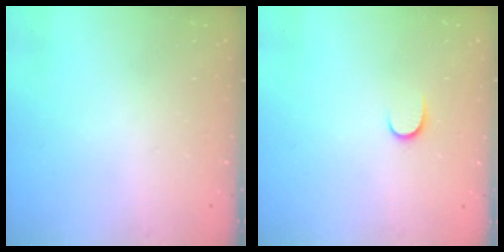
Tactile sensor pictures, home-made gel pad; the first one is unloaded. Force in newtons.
{"total": 5.3, "press": 5.3, "slide": 0.5}